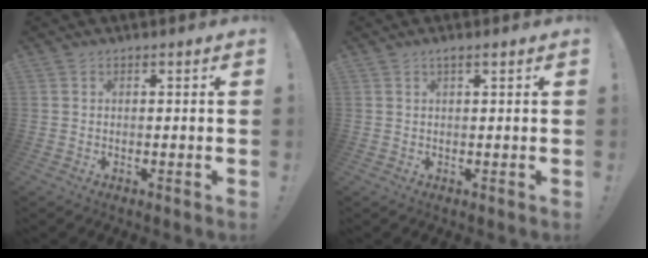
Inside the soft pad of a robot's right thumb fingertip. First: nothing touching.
{"total": 1.4, "force": [0.8, 0.1, 1.1], "torque": [-0.021, 0.001, 0.014]}